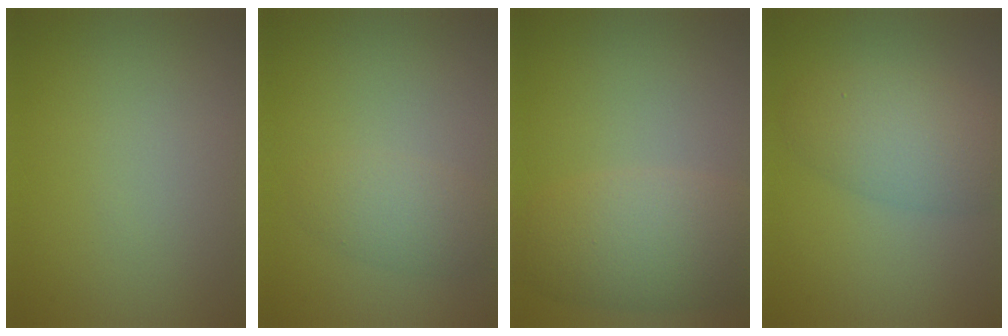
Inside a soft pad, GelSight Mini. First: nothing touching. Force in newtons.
{"total": 2.4, "press": 2.4, "slide": 0.0}
{"total": 5.6, "press": 5.5, "slide": 0.4}
{"total": 4.8, "press": 4.8, "slide": 0.2}